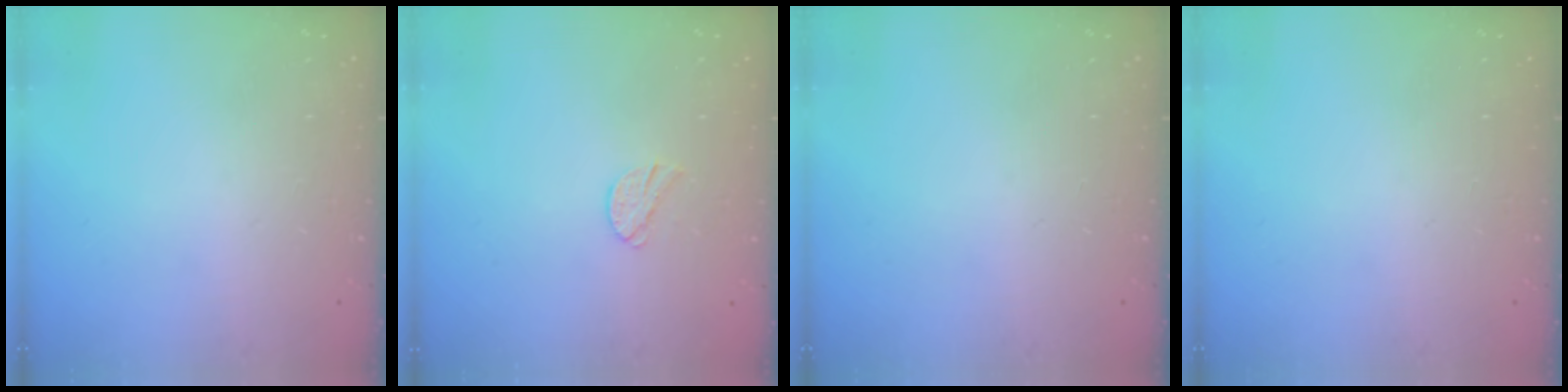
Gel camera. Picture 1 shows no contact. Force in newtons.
{"total": 7.9, "press": 7.8, "slide": 0.7}
{"total": 0.0}
{"total": 0.0}